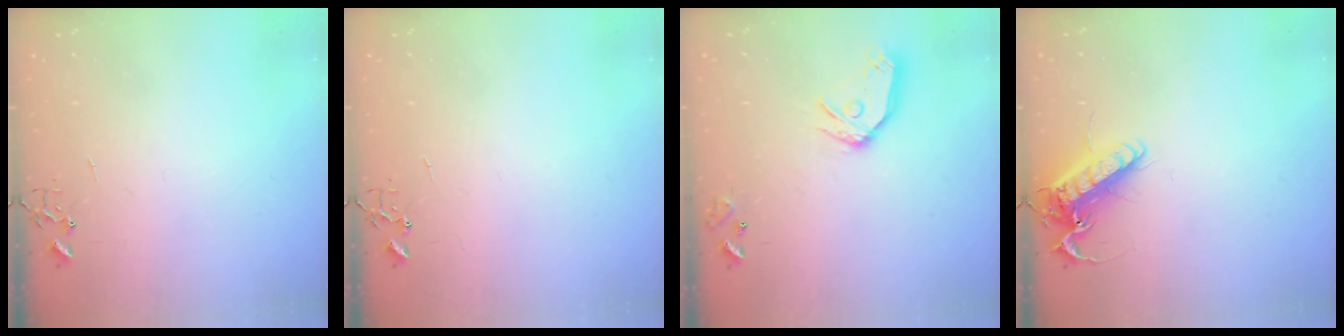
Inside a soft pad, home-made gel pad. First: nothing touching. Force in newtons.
{"total": 0.0}
{"total": 12.3, "press": 12.2, "slide": 1.5}
{"total": 14.8, "press": 14.6, "slide": 2.4}